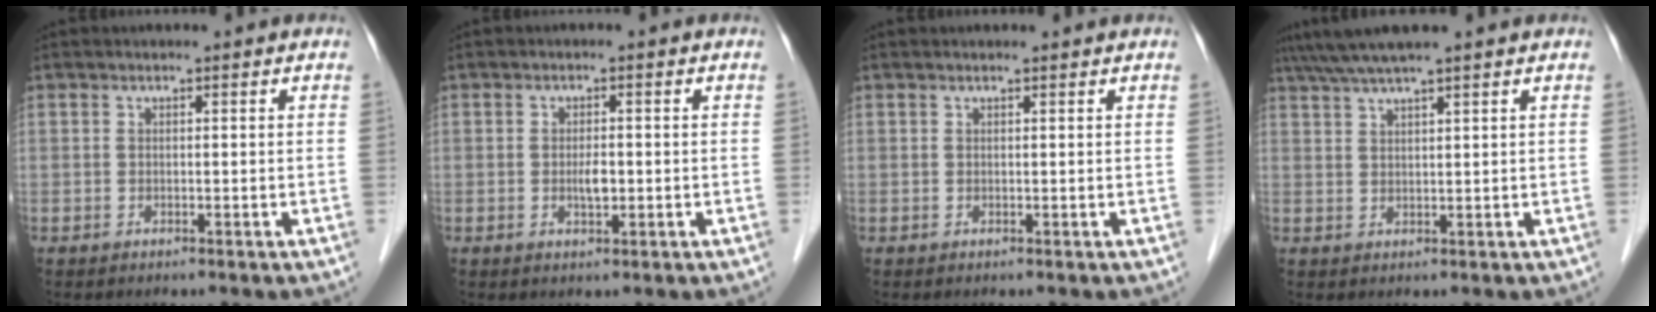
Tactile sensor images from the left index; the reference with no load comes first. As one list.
[{"total": 2.3, "force": [-0.4, 0.8, 2.1], "torque": [-0.039, 0.000, -0.004]}, {"total": 0.8, "force": [0.8, 0.0, 0.2], "torque": [-0.008, 0.005, 0.010]}, {"total": 5.6, "force": [4.7, -0.9, 2.9], "torque": [-0.053, 0.034, 0.088]}]